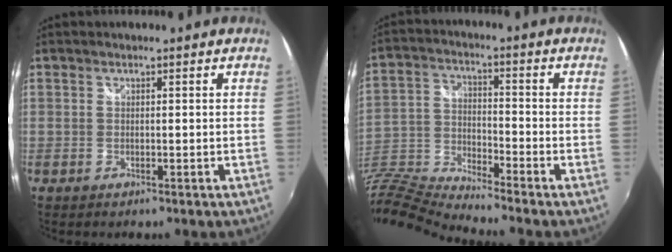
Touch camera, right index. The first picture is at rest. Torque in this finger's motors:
{"motor_torque": [-1.70, -0.43, -1.05, -0.21]}